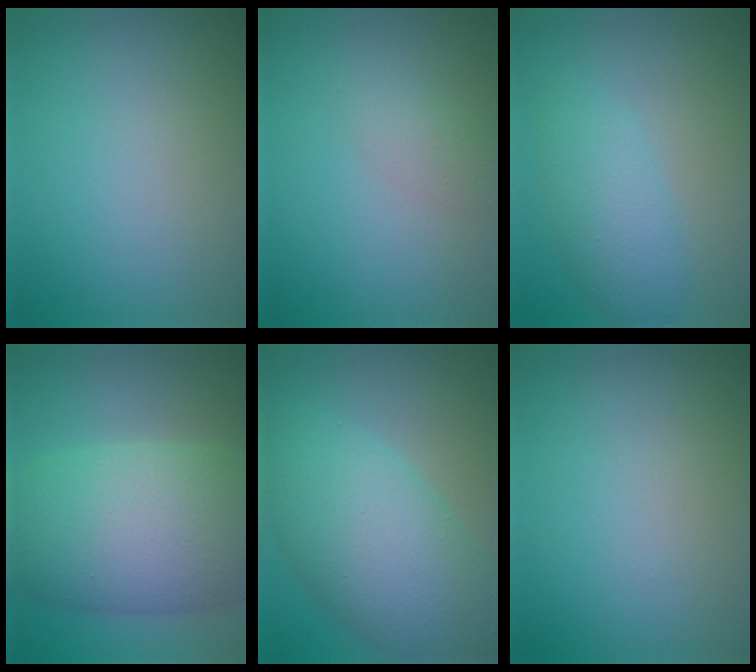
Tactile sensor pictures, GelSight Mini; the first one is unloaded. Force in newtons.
{"total": 1.5, "press": 1.5, "slide": 0.1}
{"total": 3.3, "press": 3.3, "slide": 0.1}
{"total": 11.3, "press": 11.3, "slide": 0.5}
{"total": 9.1, "press": 9.1, "slide": 0.1}
{"total": 0.0}